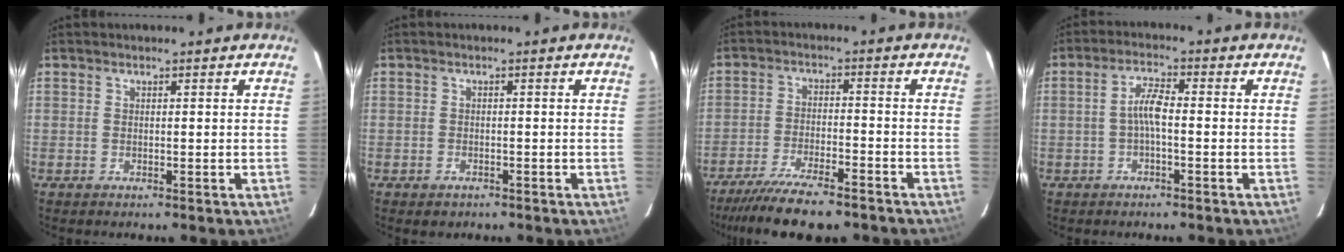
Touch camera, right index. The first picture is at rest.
{"total": 1.9, "force": [-1.2, 1.4, 0.5], "torque": [-0.012, 0.001, -0.014]}
{"total": 13.6, "force": [-11.3, 3.1, 7.0], "torque": [-0.156, -0.023, -0.187]}
{"total": 3.7, "force": [-1.0, 0.7, 3.5], "torque": [-0.072, 0.011, -0.021]}